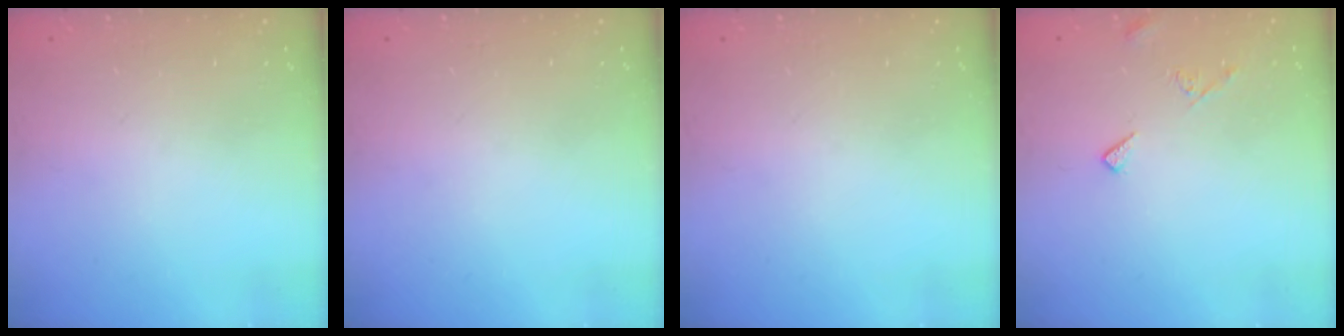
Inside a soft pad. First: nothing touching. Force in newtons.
{"total": 0.0}
{"total": 0.0}
{"total": 5.8, "press": 5.8, "slide": 0.5}